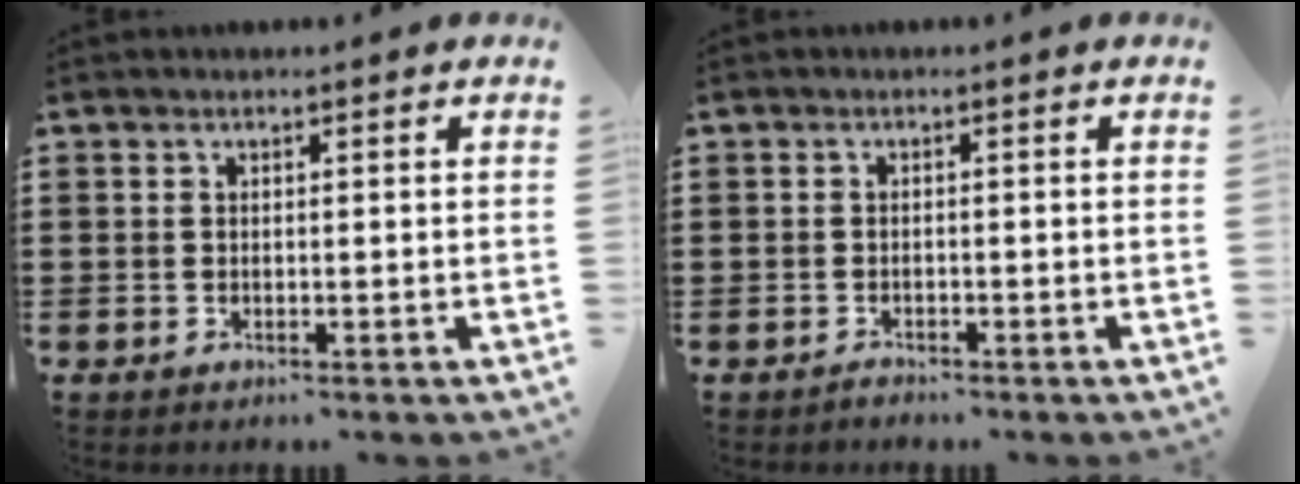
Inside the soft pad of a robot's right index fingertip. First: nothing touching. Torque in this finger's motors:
{"motor_torque": [1.08, 1.06, -1.06, -0.21]}